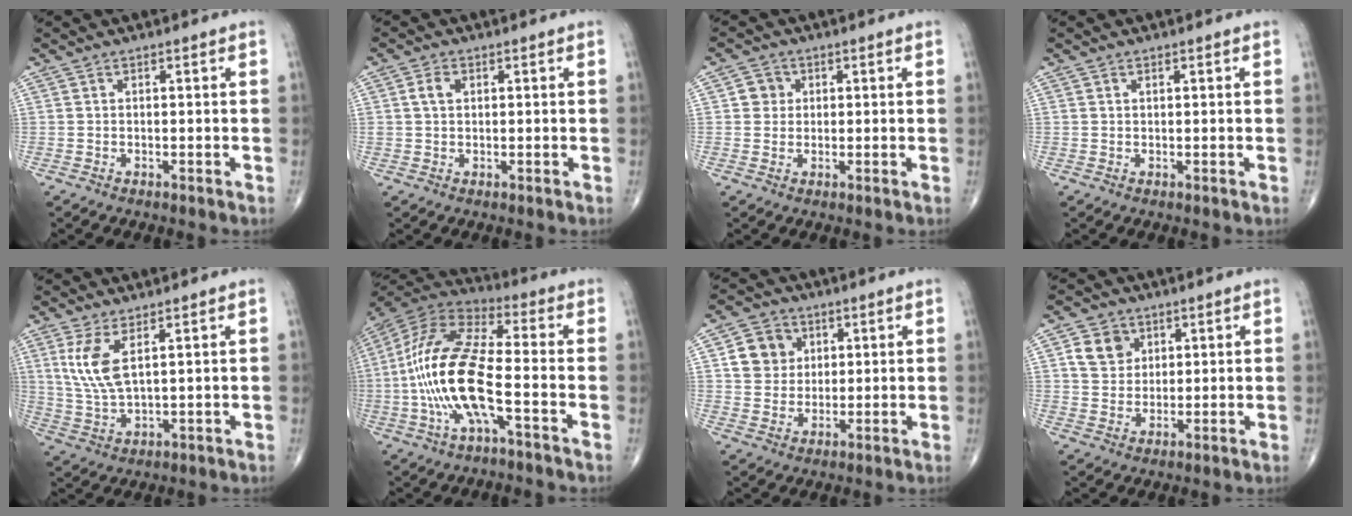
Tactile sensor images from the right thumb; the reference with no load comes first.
{"total": 2.7, "force": [0.7, 1.9, 1.8], "torque": [-0.033, 0.004, 0.013]}
{"total": 3.2, "force": [0.7, 3.0, 0.8], "torque": [0.008, 0.002, 0.005]}
{"total": 0.6, "force": [0.3, 0.4, 0.4], "torque": [-0.006, -0.001, 0.005]}
{"total": 7.6, "force": [2.8, 2.7, 6.5], "torque": [-0.142, -0.016, 0.067]}
{"total": 18.2, "force": [-3.9, 5.8, 16.9], "torque": [-0.368, 0.034, -0.076]}
{"total": 7.8, "force": [2.3, 6.8, 2.8], "torque": [-0.018, -0.006, 0.042]}
{"total": 6.4, "force": [2.5, 5.4, 2.4], "torque": [-0.019, -0.008, 0.045]}